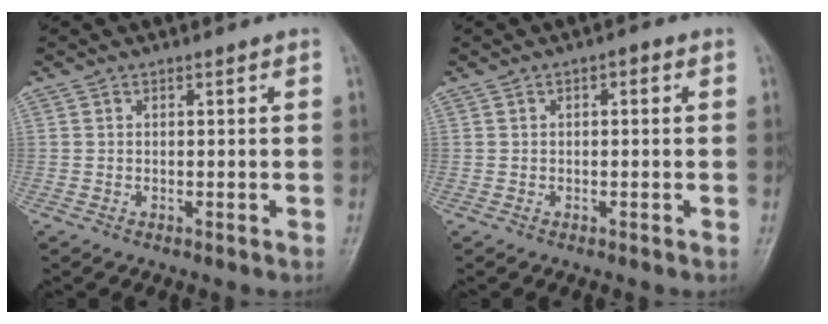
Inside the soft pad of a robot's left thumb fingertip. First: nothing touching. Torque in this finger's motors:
{"motor_torque": [-0.08, 0.02, -0.13, -0.03, -0.05]}